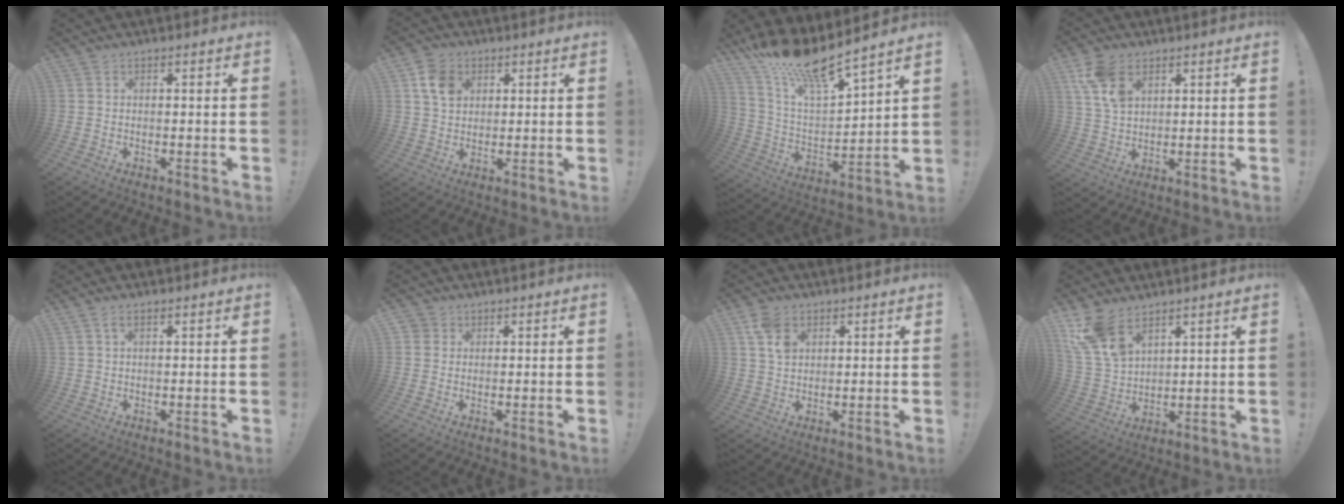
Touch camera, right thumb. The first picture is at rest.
{"total": 8.0, "force": [3.4, 6.1, 3.9], "torque": [-0.062, 0.000, 0.067]}
{"total": 15.8, "force": [13.8, 1.5, 7.4], "torque": [-0.140, -0.113, 0.235]}
{"total": 9.7, "force": [4.8, 6.0, 5.9], "torque": [-0.112, -0.009, 0.095]}
{"total": 2.3, "force": [1.1, 0.8, 1.8], "torque": [-0.039, 0.002, 0.020]}
{"total": 2.1, "force": [1.3, 1.6, 0.3], "torque": [-0.002, -0.005, 0.025]}
{"total": 6.6, "force": [3.0, 4.3, 4.0], "torque": [-0.074, 0.000, 0.060]}
{"total": 12.0, "force": [8.0, 6.4, 6.2], "torque": [-0.146, -0.039, 0.159]}